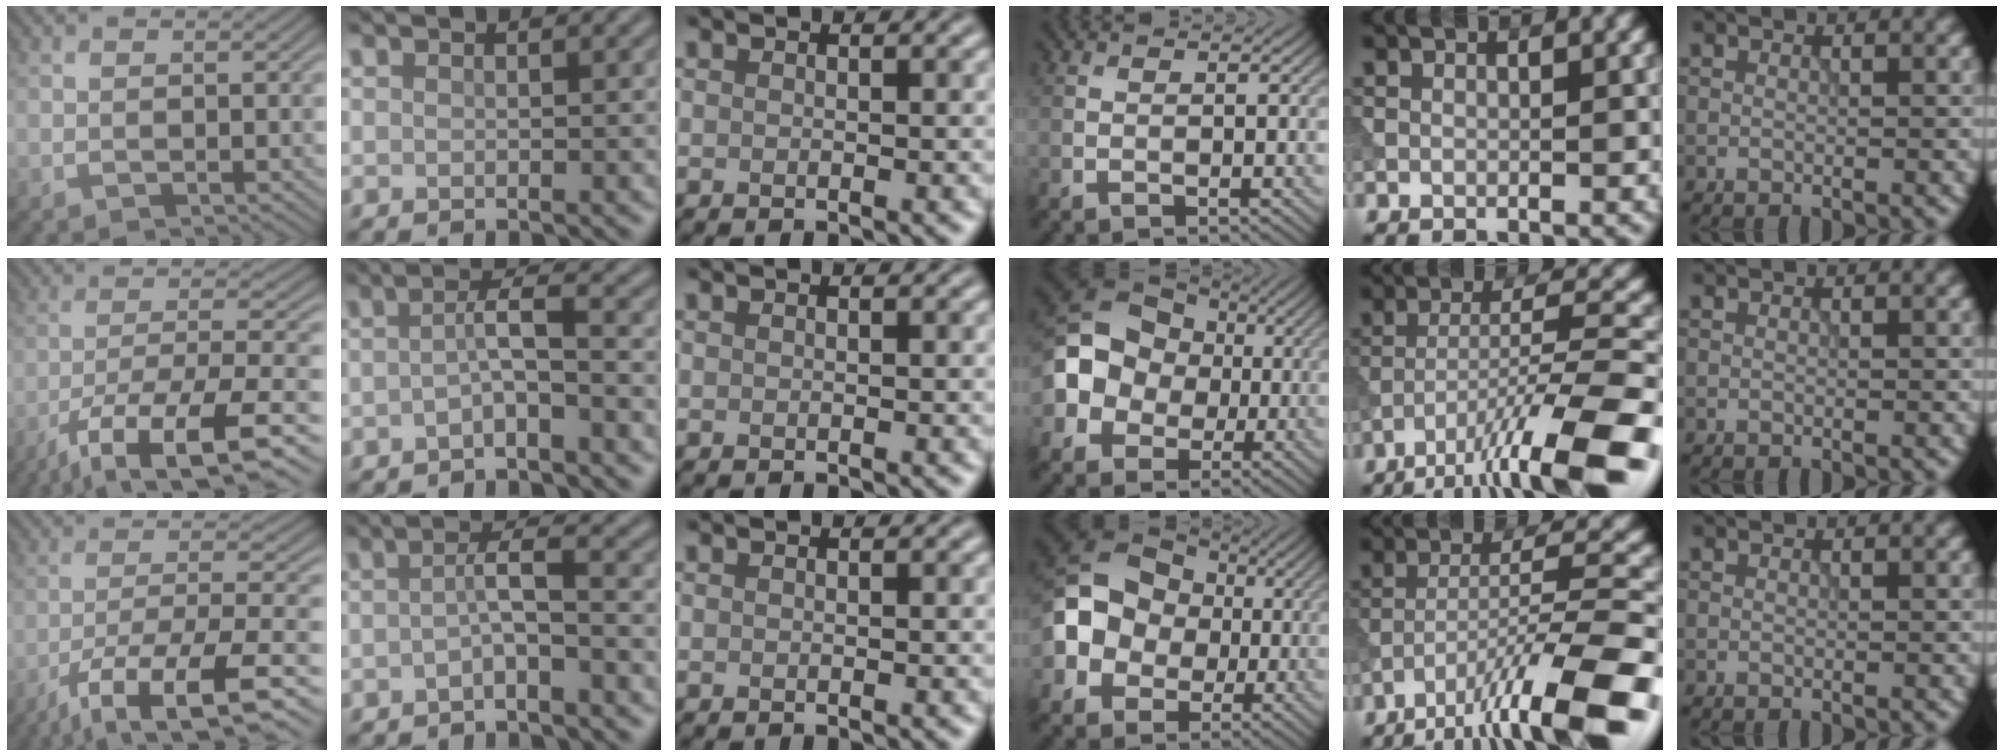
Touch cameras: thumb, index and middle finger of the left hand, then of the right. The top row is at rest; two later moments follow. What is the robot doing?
{"motion": "extract", "object": "tissue"}